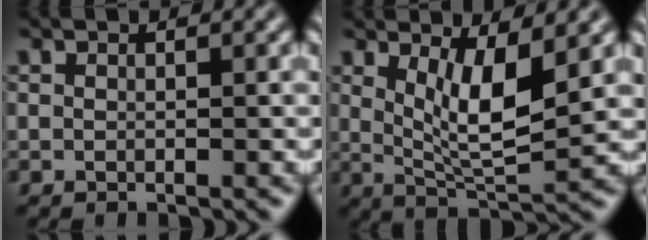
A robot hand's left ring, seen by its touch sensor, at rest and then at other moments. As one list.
[{"total": 5.5, "force": [1.8, 1.6, 4.9], "torque": [-0.090, -0.015, 0.039]}]